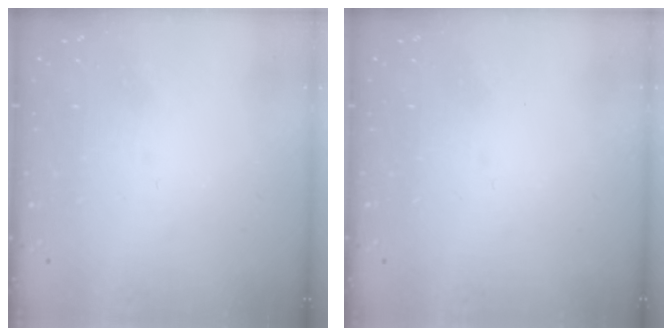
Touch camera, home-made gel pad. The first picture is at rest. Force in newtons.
{"total": 0.0}